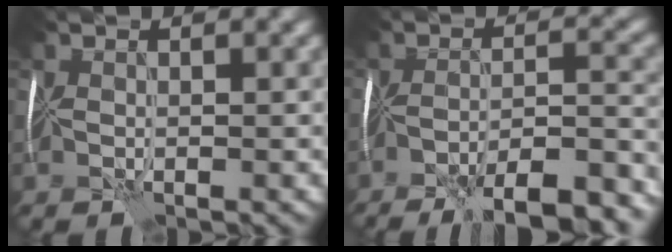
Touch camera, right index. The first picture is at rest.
{"total": 11.9, "force": [-9.5, 2.5, 6.8], "torque": [-0.097, -0.005, -0.126]}